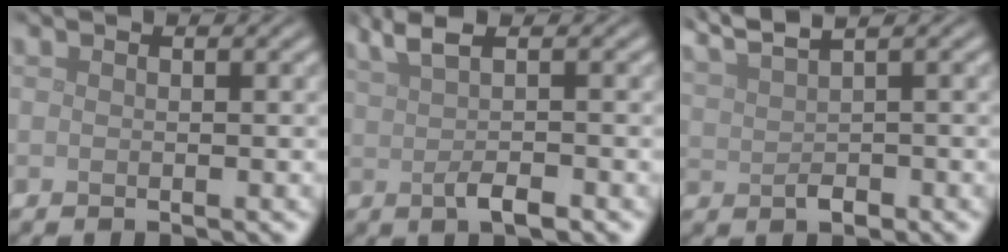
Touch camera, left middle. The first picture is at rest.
{"total": 3.5, "force": [0.7, 0.9, 3.3], "torque": [-0.062, 0.001, 0.016]}
{"total": 3.3, "force": [2.3, 0.9, 2.2], "torque": [-0.044, 0.010, 0.052]}